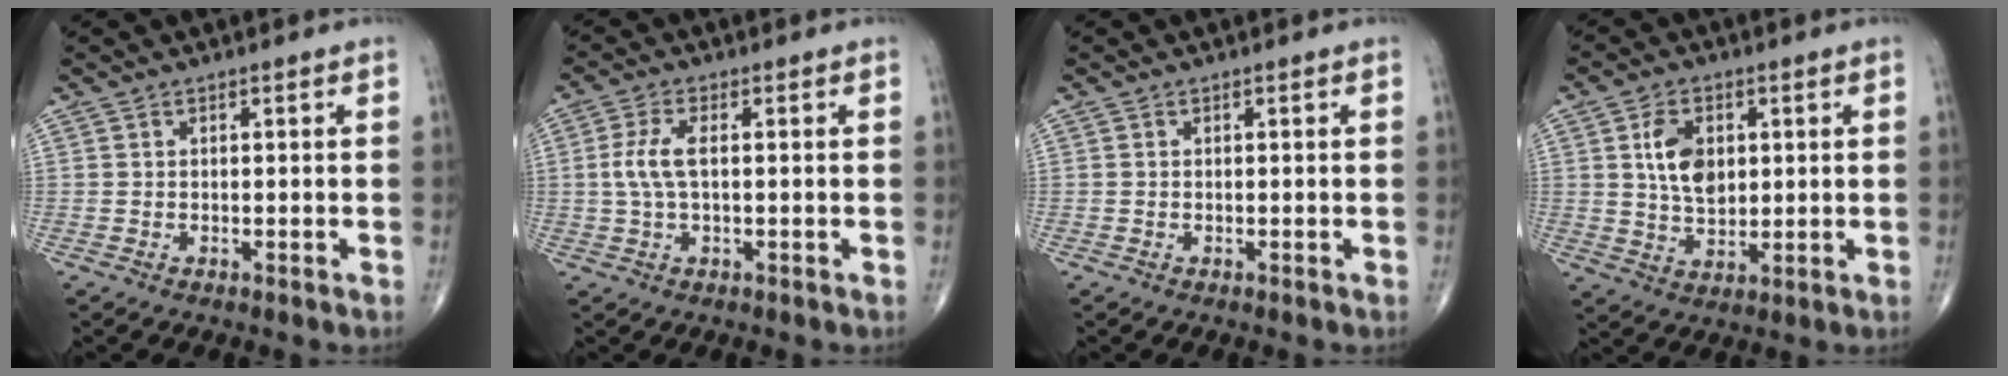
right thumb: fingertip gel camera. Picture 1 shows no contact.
{"total": 5.1, "force": [0.3, 2.0, 4.6], "torque": [-0.115, 0.008, 0.002]}
{"total": 0.0}
{"total": 8.3, "force": [1.9, 5.4, 6.0], "torque": [-0.088, -0.010, 0.038]}